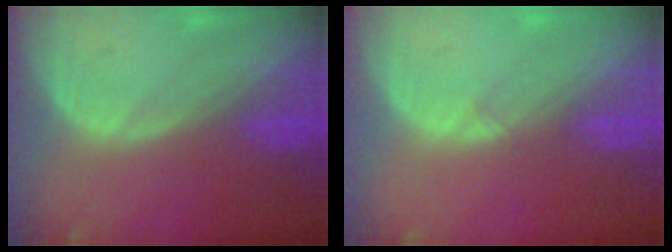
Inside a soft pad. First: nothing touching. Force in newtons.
{"total": 0.6, "press": 0.6, "slide": 0.1}